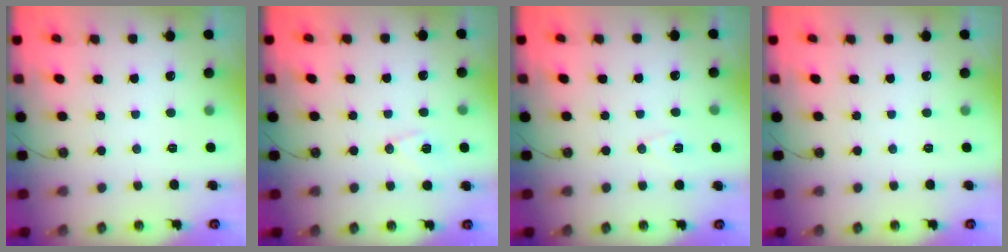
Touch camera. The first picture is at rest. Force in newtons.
{"total": 8.2, "press": 8.2, "slide": 0.7}
{"total": 6.5, "press": 5.8, "slide": 3.0}
{"total": 0.0}